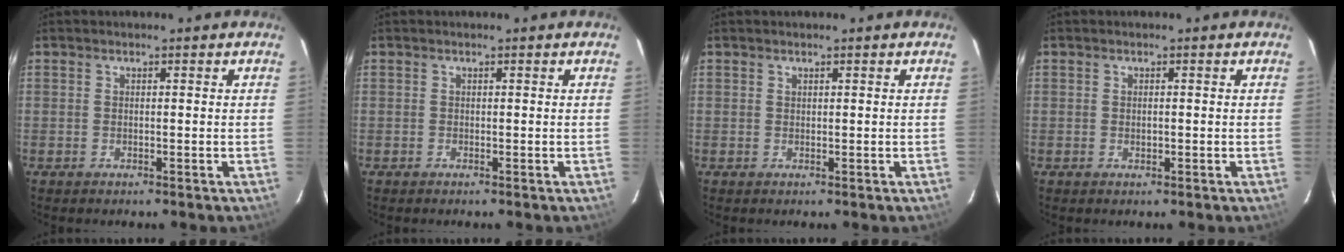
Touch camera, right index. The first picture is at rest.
{"total": 0.0}
{"total": 0.0}
{"total": 0.8, "force": [-0.1, 0.5, 0.7], "torque": [-0.012, 0.002, 0.000]}